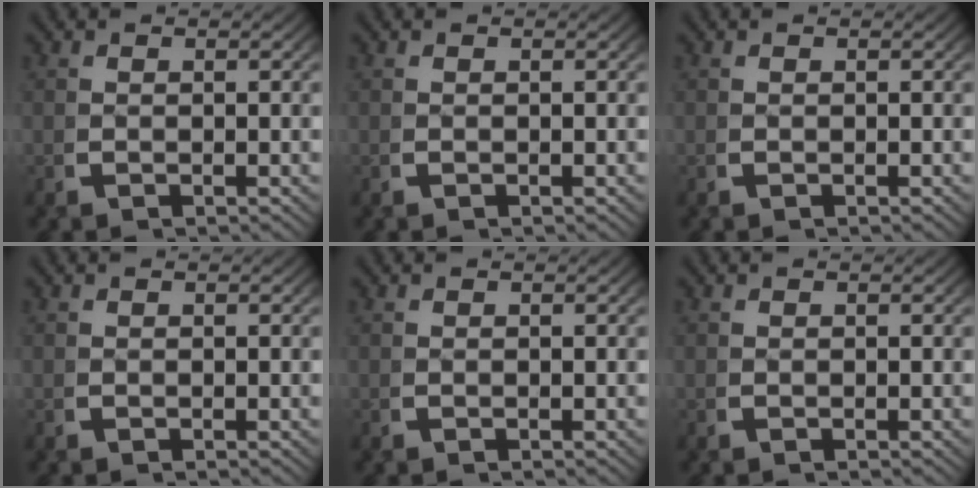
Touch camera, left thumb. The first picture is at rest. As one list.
[{"total": 0.0}, {"total": 0.0}, {"total": 0.0}, {"total": 0.0}, {"total": 0.0}]